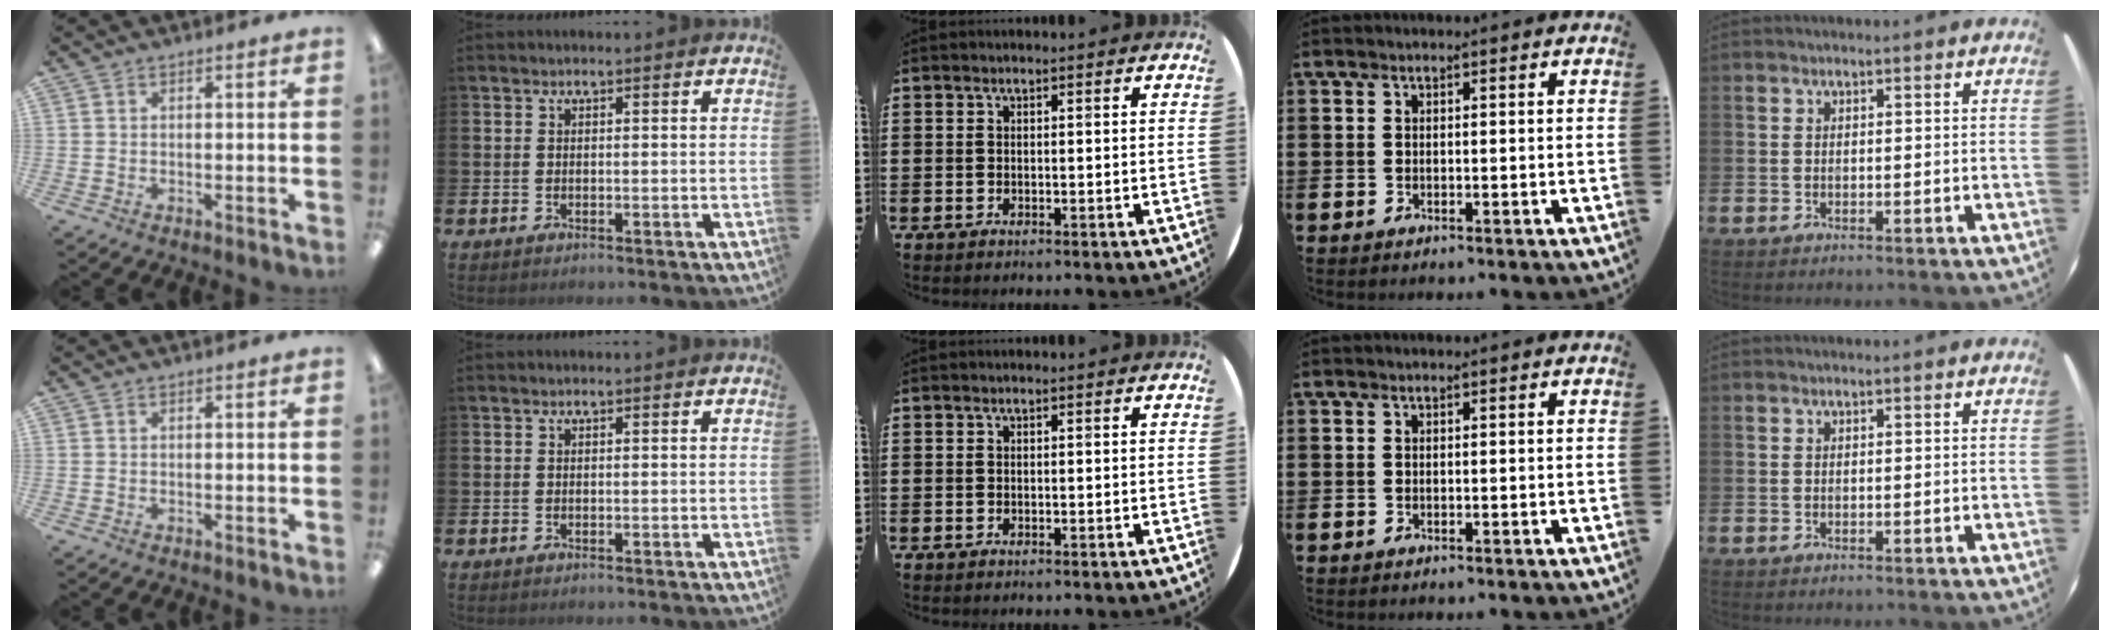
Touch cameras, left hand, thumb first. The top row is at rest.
{}